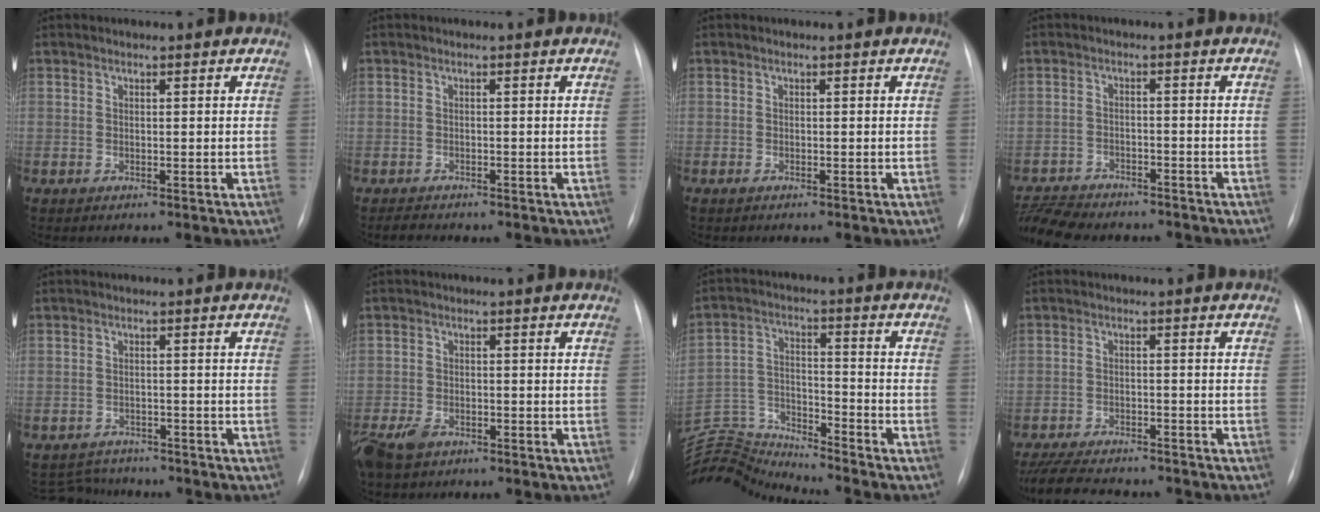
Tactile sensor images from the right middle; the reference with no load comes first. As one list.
[{"total": 1.2, "force": [-1.2, 0.3, 0.2], "torque": [-0.008, -0.005, -0.017]}, {"total": 0.7, "force": [-0.5, 0.2, 0.4], "torque": [-0.010, -0.002, -0.007]}, {"total": 11.3, "force": [-10.1, 3.4, 3.7], "torque": [-0.079, -0.001, -0.151]}, {"total": 4.2, "force": [-3.9, 1.6, -0.6], "torque": [0.007, 0.007, -0.059]}, {"total": 7.7, "force": [-4.8, 4.7, 3.7], "torque": [-0.090, -0.007, -0.080]}, {"total": 13.1, "force": [-13.0, -0.7, -0.1], "torque": [-0.002, 0.033, -0.241]}, {"total": 12.7, "force": [-11.2, 3.3, 5.2], "torque": [-0.105, -0.007, -0.160]}]